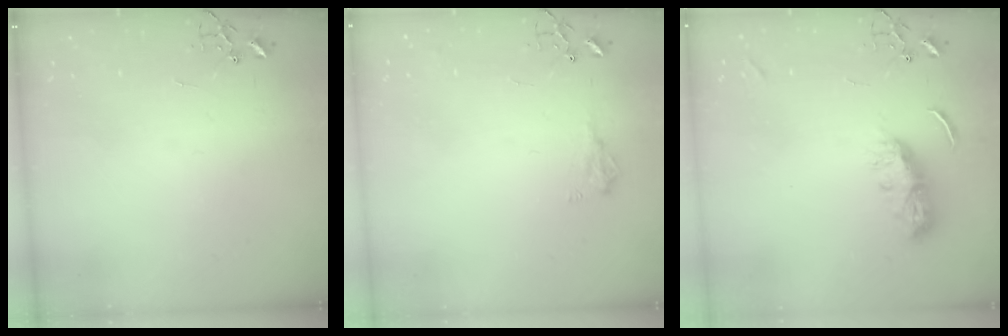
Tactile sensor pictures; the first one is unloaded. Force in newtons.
{"total": 8.8, "press": 8.7, "slide": 1.0}
{"total": 7.4, "press": 7.4, "slide": 0.5}